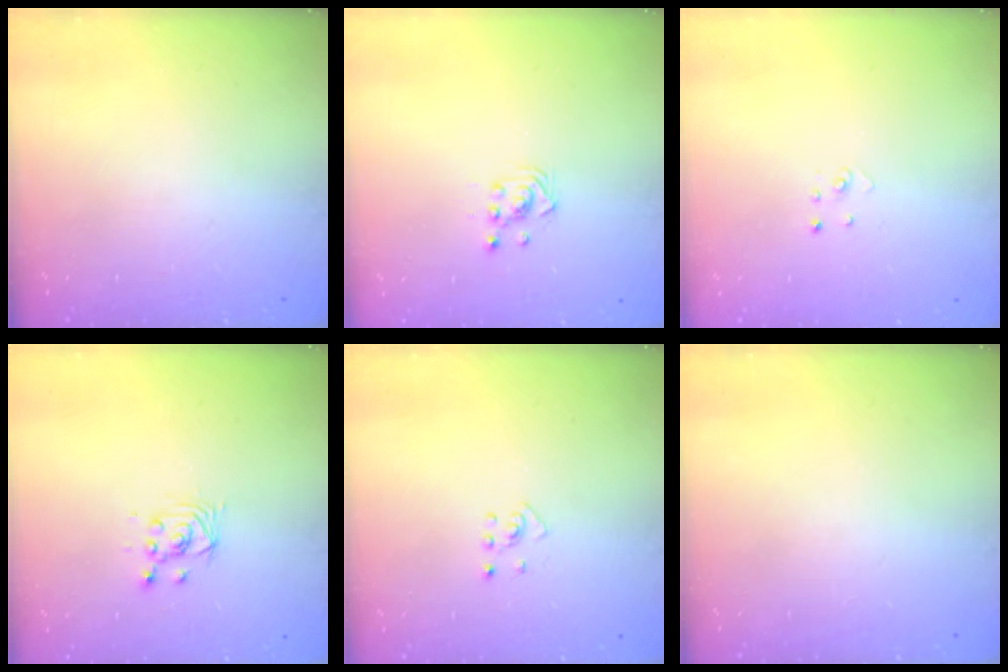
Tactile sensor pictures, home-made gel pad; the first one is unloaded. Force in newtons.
{"total": 2.9, "press": 2.8, "slide": 0.3}
{"total": 1.9, "press": 1.9, "slide": 0.2}
{"total": 2.6, "press": 2.6, "slide": 0.1}
{"total": 2.7, "press": 2.7, "slide": 0.5}
{"total": 0.0}